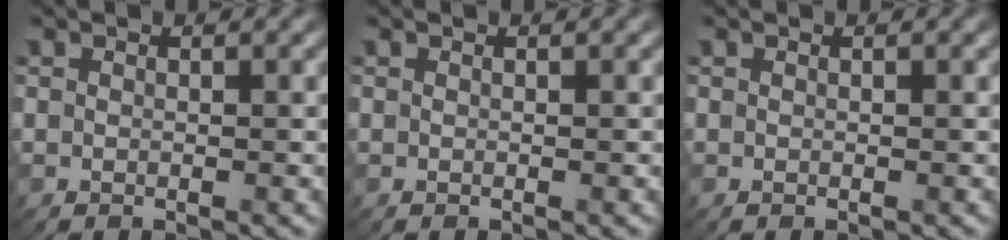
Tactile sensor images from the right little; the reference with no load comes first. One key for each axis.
{"total": 0.0}
{"total": 0.0}